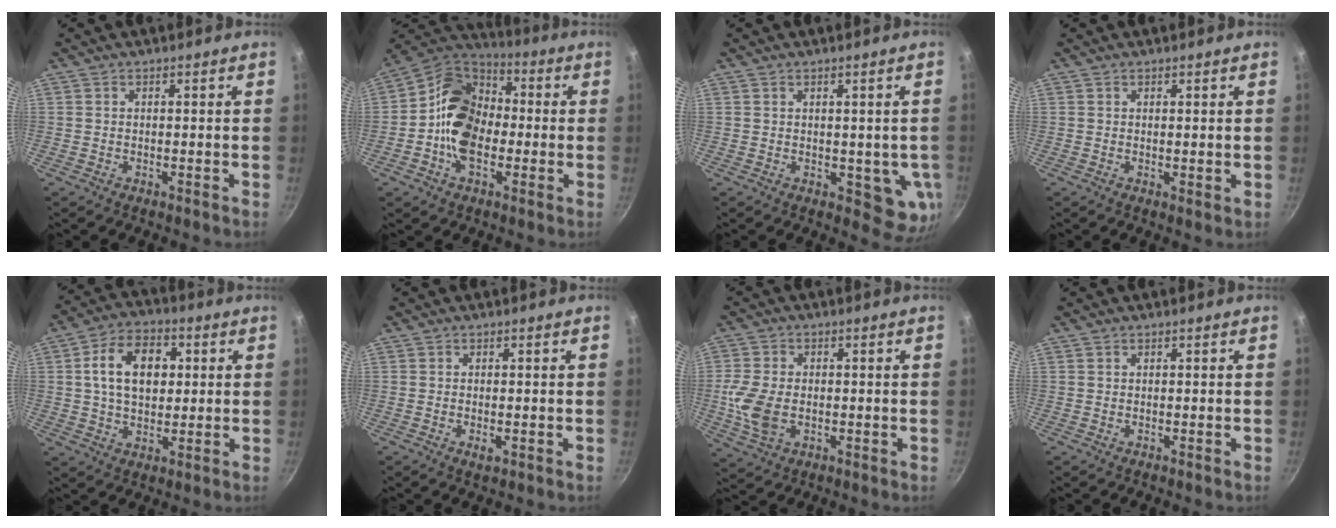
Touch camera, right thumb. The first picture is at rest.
{"total": 15.4, "force": [-1.4, 11.1, 10.6], "torque": [-0.148, 0.034, -0.047]}
{"total": 6.8, "force": [-0.1, 3.9, 5.6], "torque": [-0.046, -0.012, 0.005]}
{"total": 0.8, "force": [0.5, 0.3, 0.5], "torque": [-0.004, -0.011, 0.005]}
{"total": 12.6, "force": [2.3, 8.5, 8.9], "torque": [-0.125, 0.011, 0.030]}
{"total": 1.5, "force": [-0.5, 0.6, 1.3], "torque": [-0.022, -0.003, -0.007]}
{"total": 8.5, "force": [-0.9, 5.7, 6.3], "torque": [-0.131, 0.000, -0.014]}
{"total": 0.0}